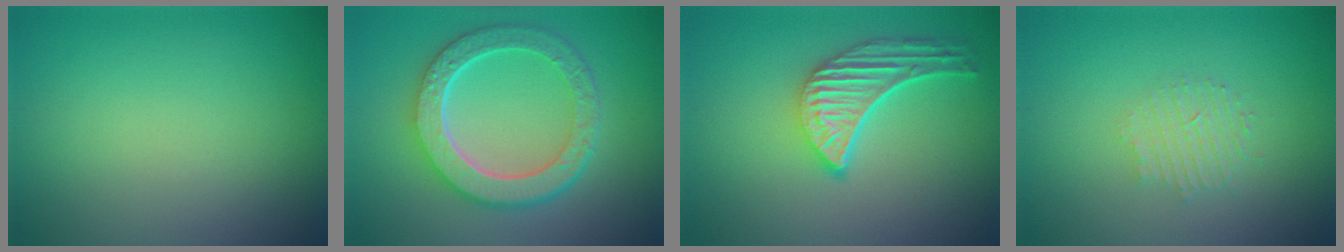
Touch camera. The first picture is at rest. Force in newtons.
{"total": 7.0, "press": 5.3, "slide": 4.5}
{"total": 4.9, "press": 3.9, "slide": 3.0}
{"total": 1.8, "press": 1.7, "slide": 0.4}